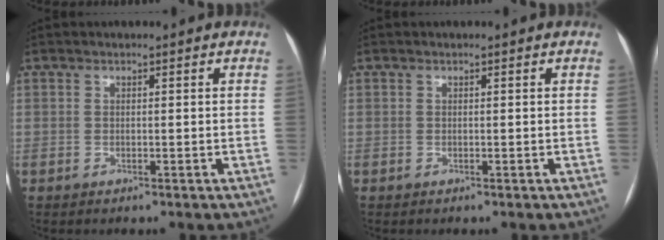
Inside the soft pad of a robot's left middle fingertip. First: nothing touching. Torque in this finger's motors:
{"motor_torque": [0.28, -0.38, 0.00, 0.00]}